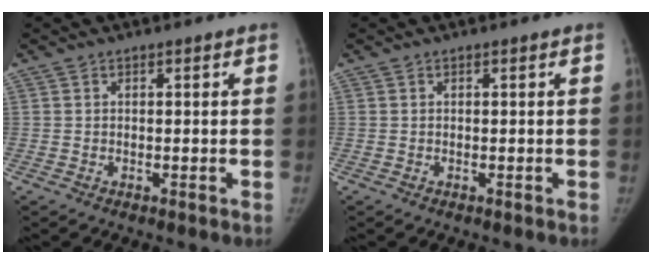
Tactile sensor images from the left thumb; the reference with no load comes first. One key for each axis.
{"total": 0.0}